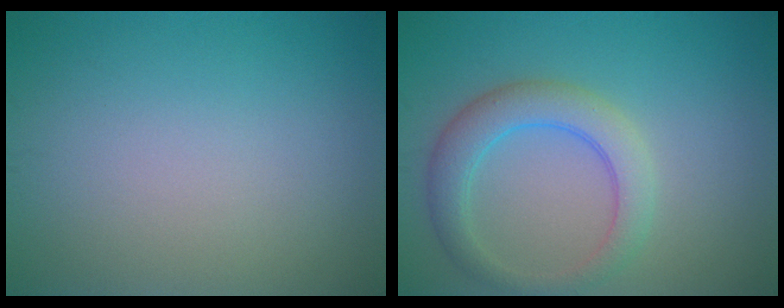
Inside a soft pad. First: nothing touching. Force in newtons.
{"total": 4.1, "press": 4.1, "slide": 0.2}